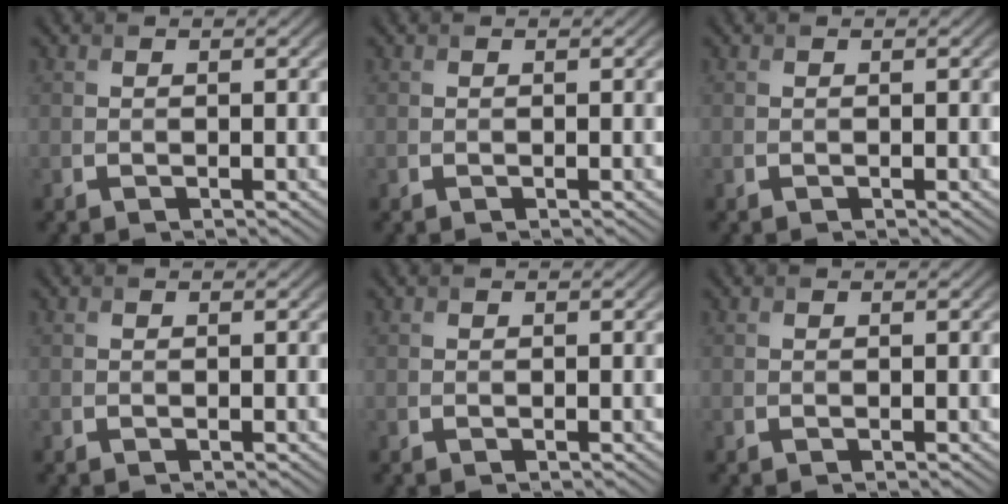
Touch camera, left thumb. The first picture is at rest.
{"total": 0.0}
{"total": 0.0}
{"total": 0.0}
{"total": 0.0}
{"total": 0.0}